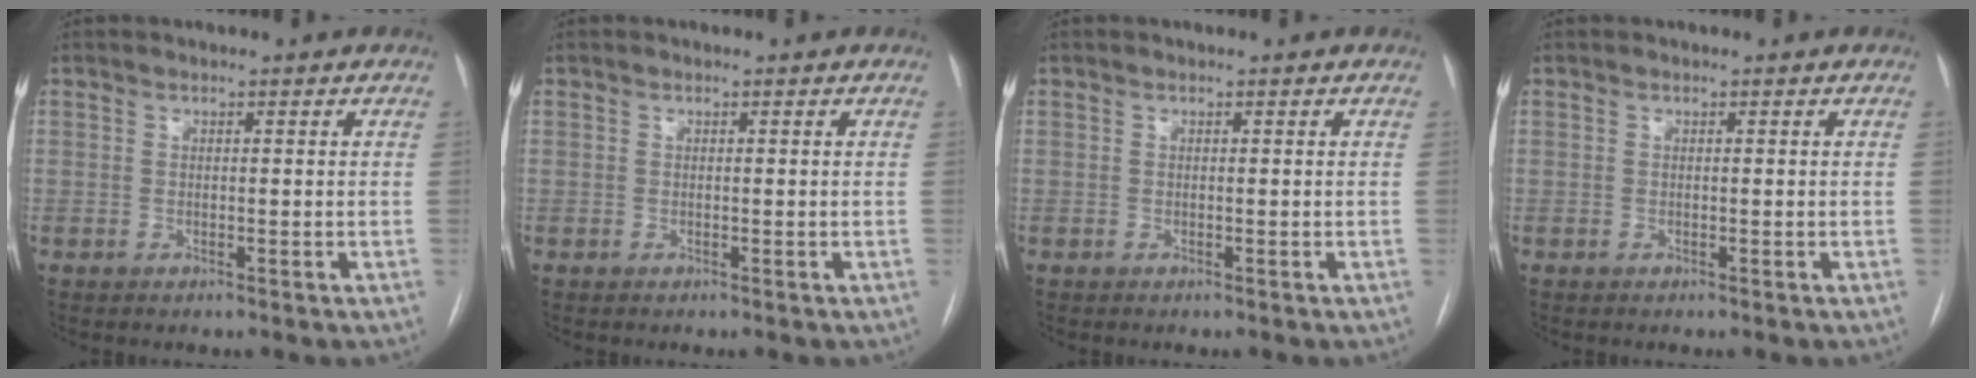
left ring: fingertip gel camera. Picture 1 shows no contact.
{"total": 0.0}
{"total": 0.0}
{"total": 0.0}